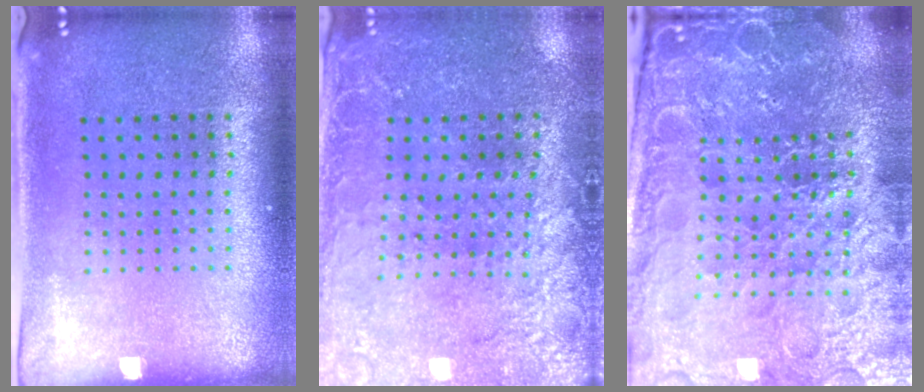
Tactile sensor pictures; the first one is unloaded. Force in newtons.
{"total": 2.7, "press": 2.7, "slide": 0.5}
{"total": 5.5, "press": 5.1, "slide": 2.2}